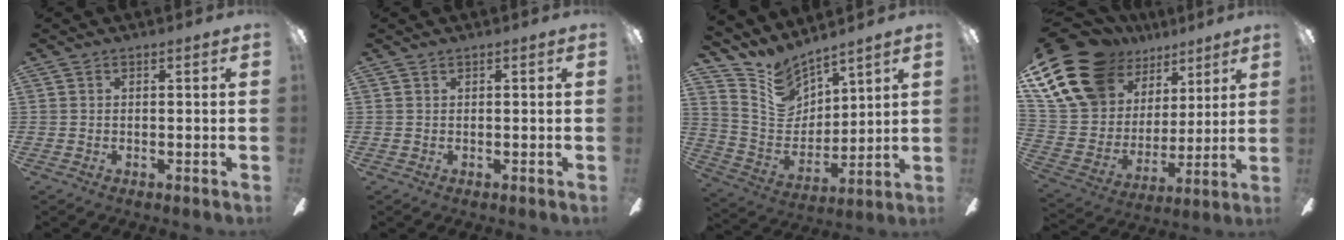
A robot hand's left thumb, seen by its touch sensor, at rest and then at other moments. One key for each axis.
{"total": 0.0}
{"total": 10.8, "fx": 9.4, "fy": 4.8, "fz": 2.0, "tx": -0.076, "ty": -0.077, "tz": 0.184}
{"total": 20.9, "fx": 13.6, "fy": 12.6, "fz": 9.6, "tx": -0.230, "ty": -0.075, "tz": 0.261}